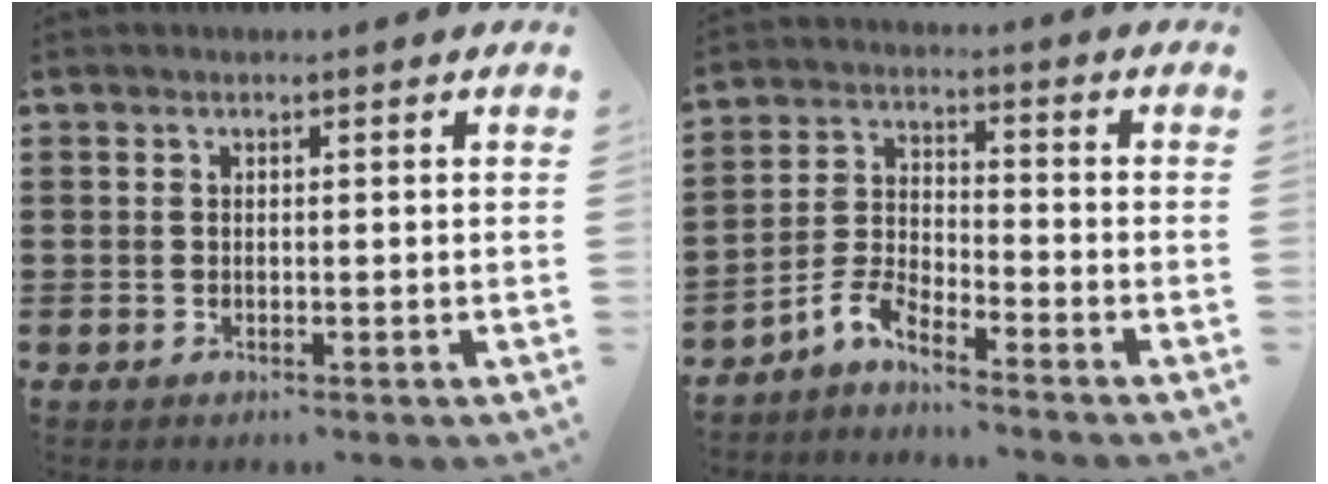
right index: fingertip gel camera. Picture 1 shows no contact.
{"total": 4.8, "force": [-4.5, 0.6, 1.5], "torque": [-0.052, -0.004, -0.098]}